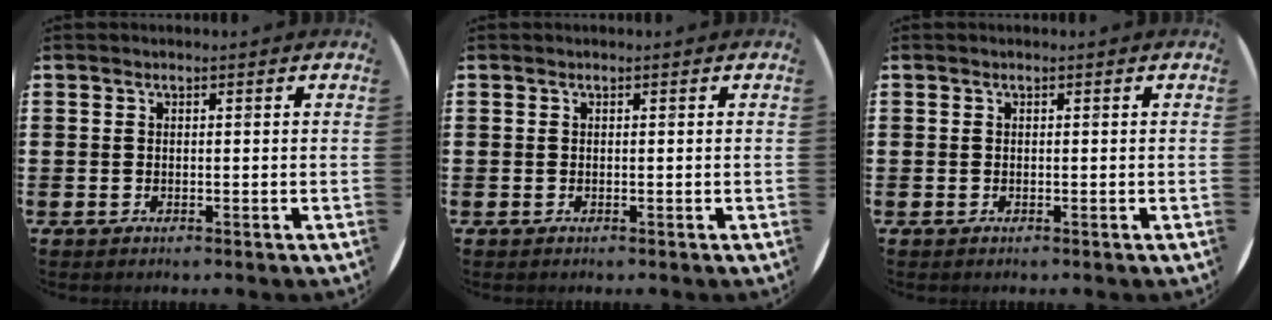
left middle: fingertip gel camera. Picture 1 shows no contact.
{"total": 0.0}
{"total": 0.0}